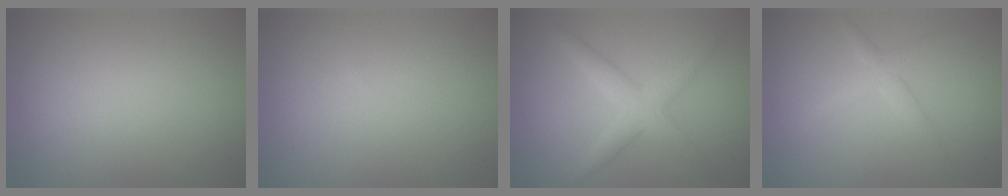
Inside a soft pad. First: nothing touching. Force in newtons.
{"total": 0.0}
{"total": 3.4, "press": 3.4, "slide": 0.2}
{"total": 1.8, "press": 1.8, "slide": 0.1}